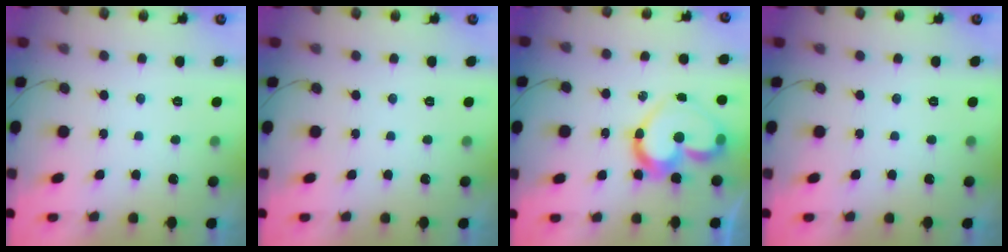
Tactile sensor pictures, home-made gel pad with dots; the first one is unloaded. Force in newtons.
{"total": 0.0}
{"total": 15.4, "press": 15.4, "slide": 1.4}
{"total": 0.0}